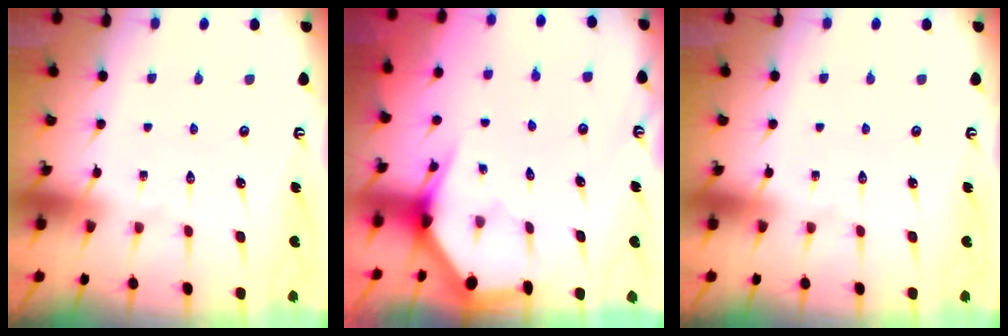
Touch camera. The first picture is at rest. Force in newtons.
{"total": 3.0, "press": 3.0, "slide": 0.0}
{"total": 0.0}